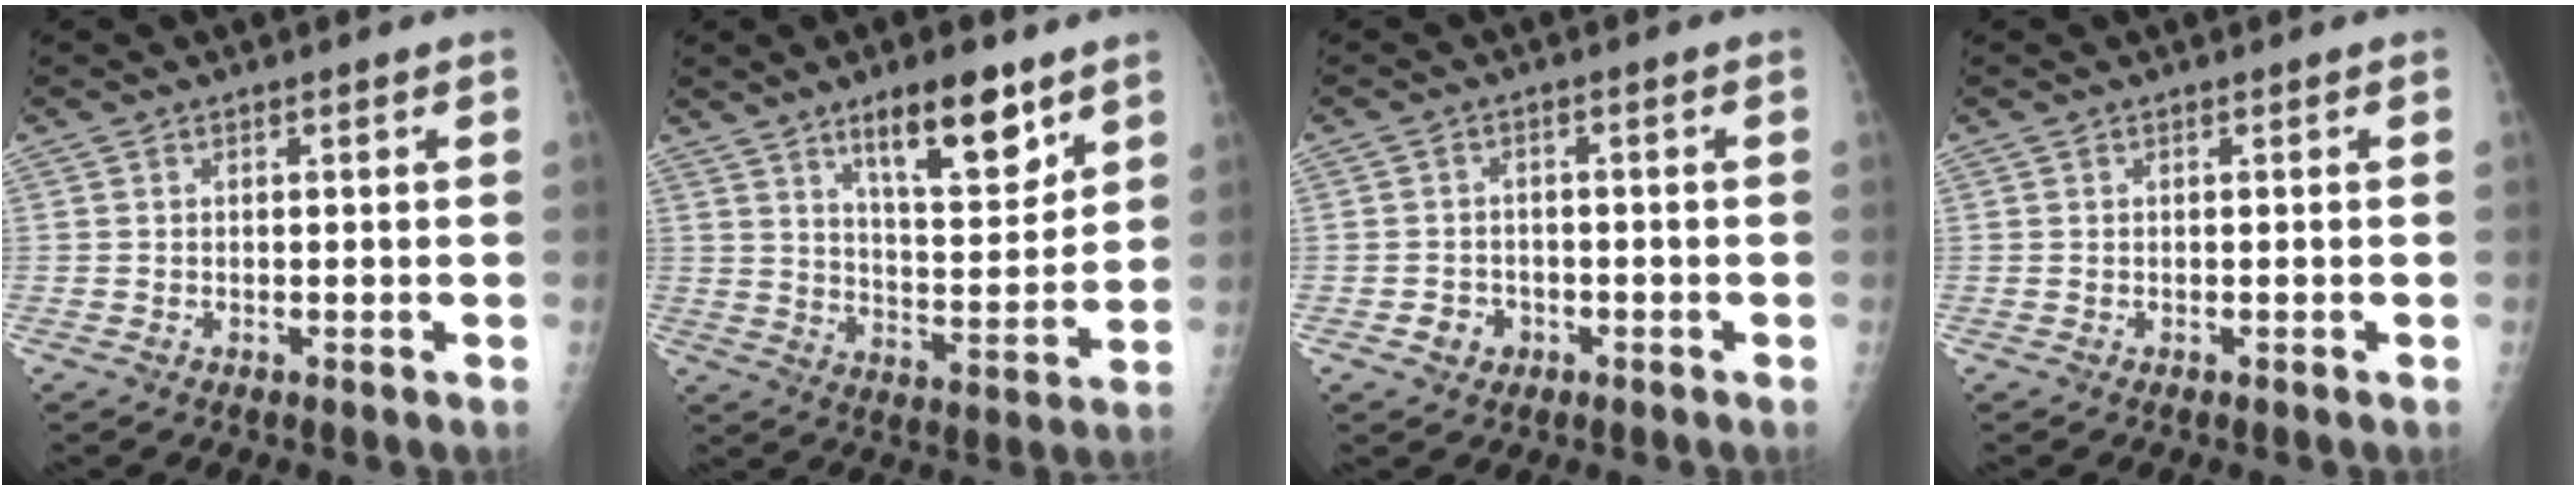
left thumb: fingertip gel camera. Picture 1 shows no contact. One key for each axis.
{"total": 13.8, "fx": 8.6, "fy": 4.5, "fz": 9.8, "tx": -0.124, "ty": -0.057, "tz": 0.142}
{"total": 3.3, "fx": -1.4, "fy": 2.8, "fz": 0.9, "tx": 0.002, "ty": 0.011, "tz": -0.020}
{"total": 0.0}